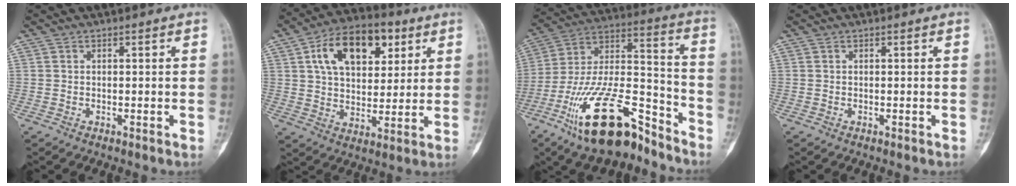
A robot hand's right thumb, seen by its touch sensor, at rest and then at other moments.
{"total": 16.7, "force": [6.4, 10.0, 11.6], "torque": [-0.153, -0.004, 0.105]}
{"total": 22.6, "force": [-14.8, 8.4, 14.9], "torque": [-0.282, 0.085, -0.263]}
{"total": 0.0}